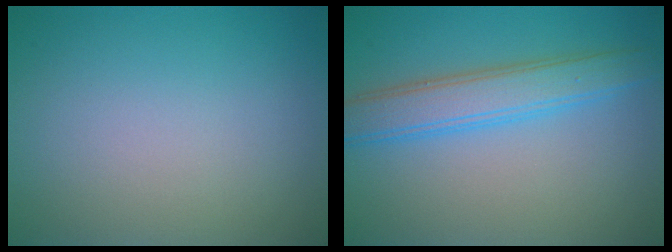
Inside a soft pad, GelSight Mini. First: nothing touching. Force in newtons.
{"total": 4.4, "press": 4.4, "slide": 0.1}